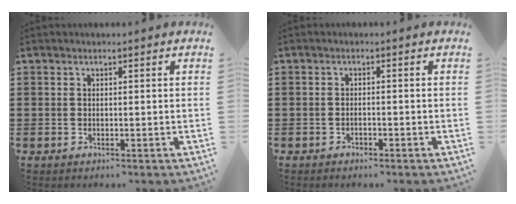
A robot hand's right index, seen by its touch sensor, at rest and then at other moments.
{"total": 0.7, "force": [-0.7, -0.3, 0.2], "torque": [-0.001, -0.003, -0.012]}